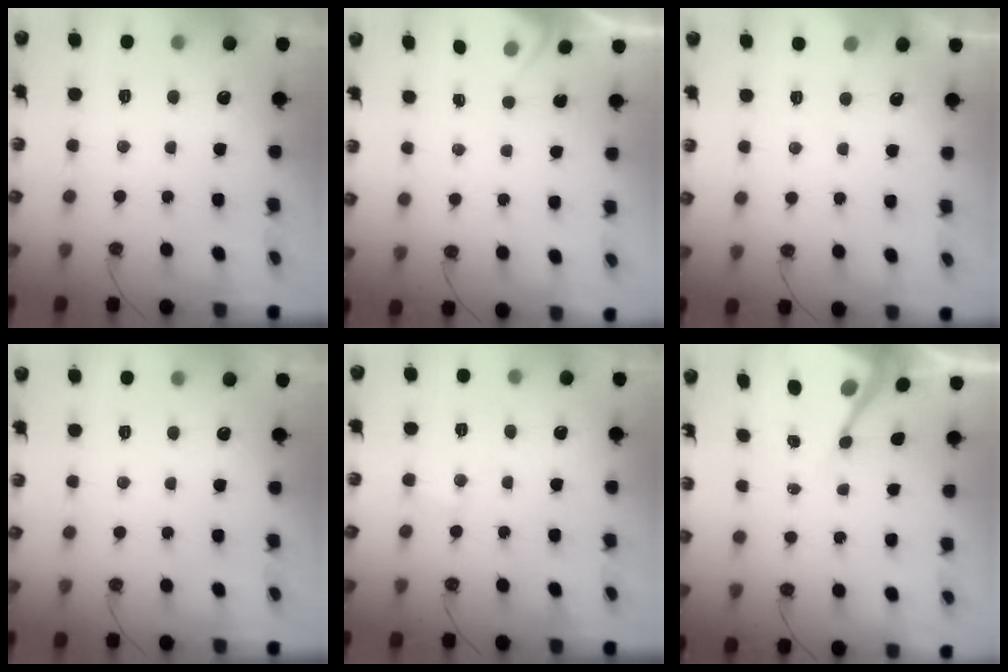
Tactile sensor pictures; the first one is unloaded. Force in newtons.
{"total": 2.6, "press": 2.6, "slide": 0.4}
{"total": 2.6, "press": 2.5, "slide": 0.5}
{"total": 0.0}
{"total": 4.0, "press": 3.9, "slide": 0.6}
{"total": 10.5, "press": 10.5, "slide": 0.7}